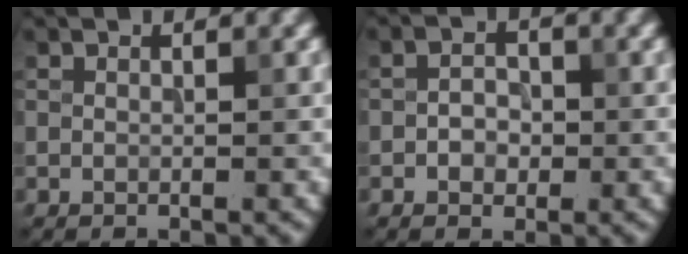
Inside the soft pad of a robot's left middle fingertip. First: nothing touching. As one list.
[{"total": 1.9, "force": [-0.5, 1.4, 1.1], "torque": [-0.017, 0.003, -0.013]}]